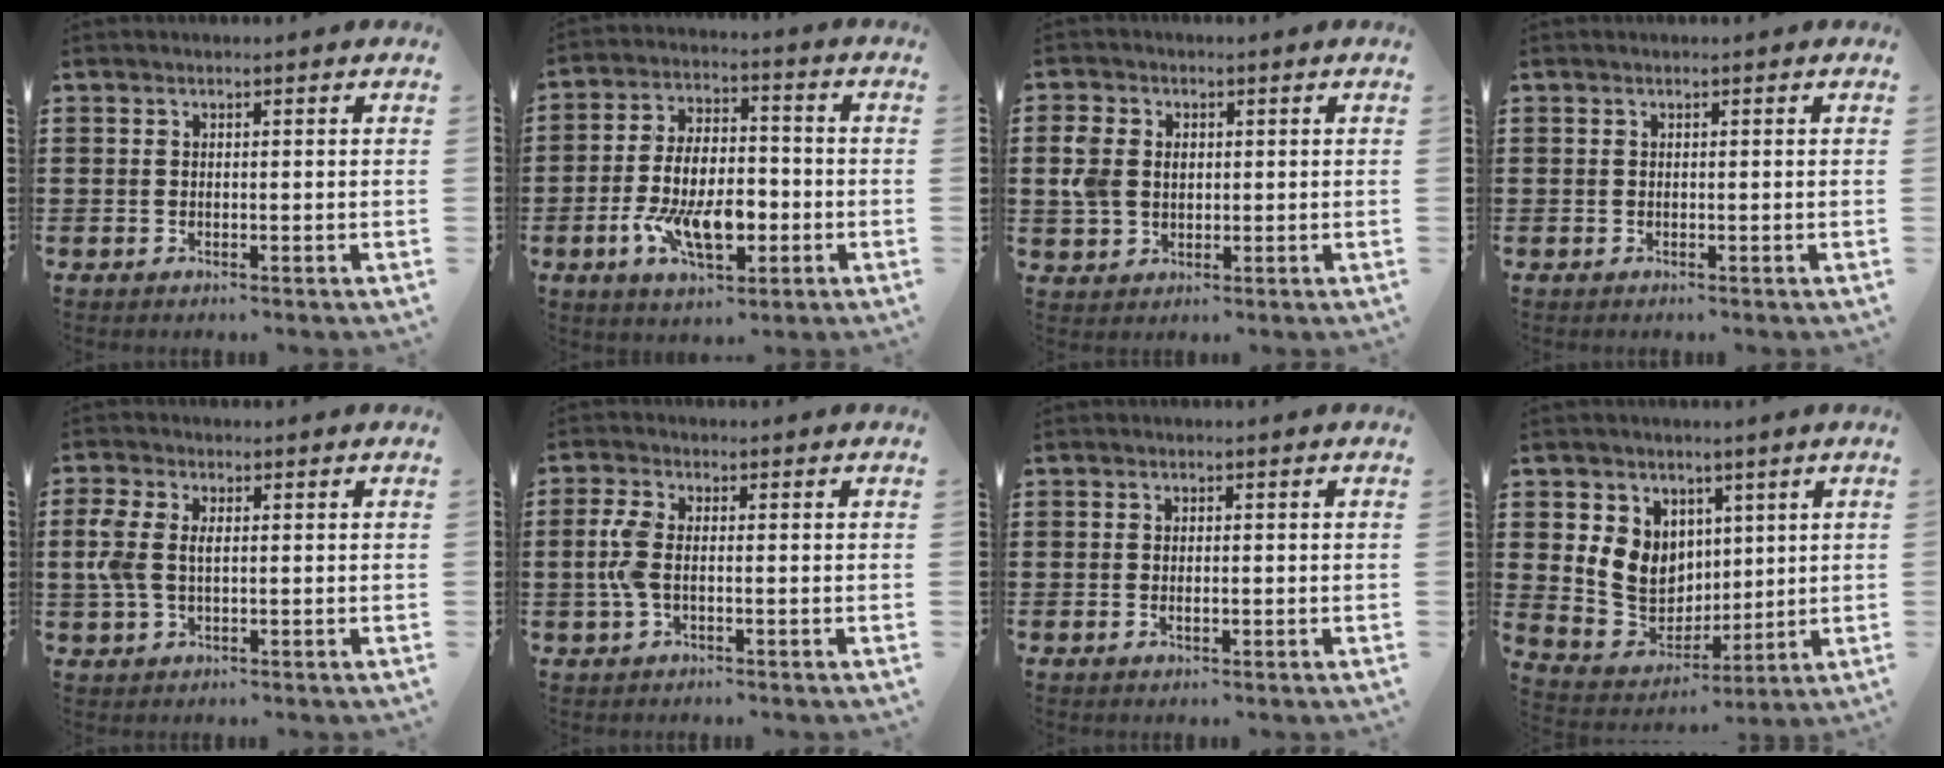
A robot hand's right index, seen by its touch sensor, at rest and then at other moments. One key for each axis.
{"total": 11.0, "fx": -3.9, "fy": 5.3, "fz": 8.8, "tx": -0.173, "ty": 0.000, "tz": -0.069}
{"total": 4.6, "fx": 0.5, "fy": 3.7, "fz": 2.7, "tx": -0.076, "ty": 0.009, "tz": 0.004}
{"total": 0.0}
{"total": 4.4, "fx": 0.4, "fy": 2.5, "fz": 3.6, "tx": -0.096, "ty": 0.001, "tz": -0.002}
{"total": 4.4, "fx": -0.4, "fy": 2.0, "fz": 3.9, "tx": -0.108, "ty": -0.008, "tz": -0.018}
{"total": 1.3, "fx": -0.2, "fy": 0.4, "fz": 1.2, "tx": -0.021, "ty": 0.001, "tz": -0.005}
{"total": 8.8, "fx": 2.0, "fy": 8.1, "fz": 3.0, "tx": -0.090, "ty": -0.004, "tz": 0.042}